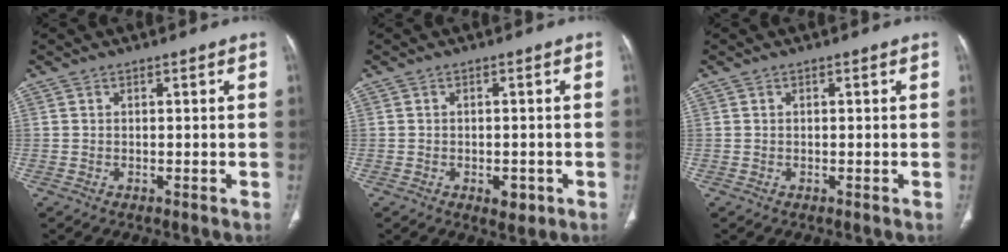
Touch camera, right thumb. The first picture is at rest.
{"total": 3.1, "force": [-1.2, 1.8, 2.3], "torque": [-0.022, 0.002, -0.009]}
{"total": 0.0}